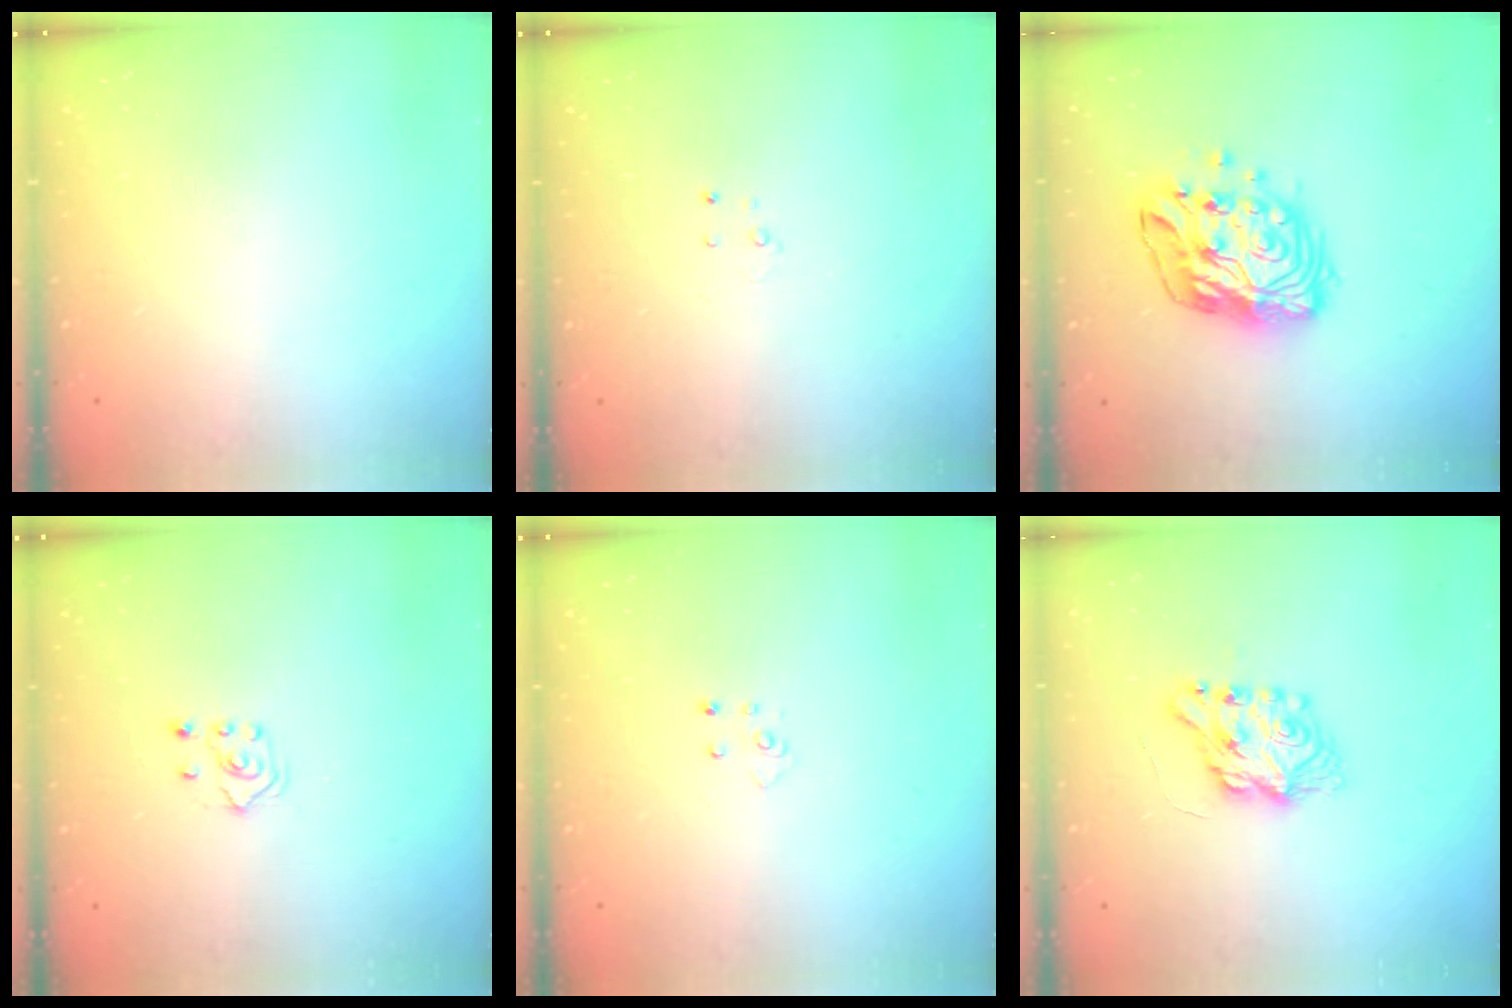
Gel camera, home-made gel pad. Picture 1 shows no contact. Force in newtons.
{"total": 2.6, "press": 2.6, "slide": 0.2}
{"total": 14.9, "press": 14.8, "slide": 1.4}
{"total": 3.2, "press": 3.1, "slide": 0.9}
{"total": 2.6, "press": 2.6, "slide": 0.3}
{"total": 8.3, "press": 8.2, "slide": 0.4}